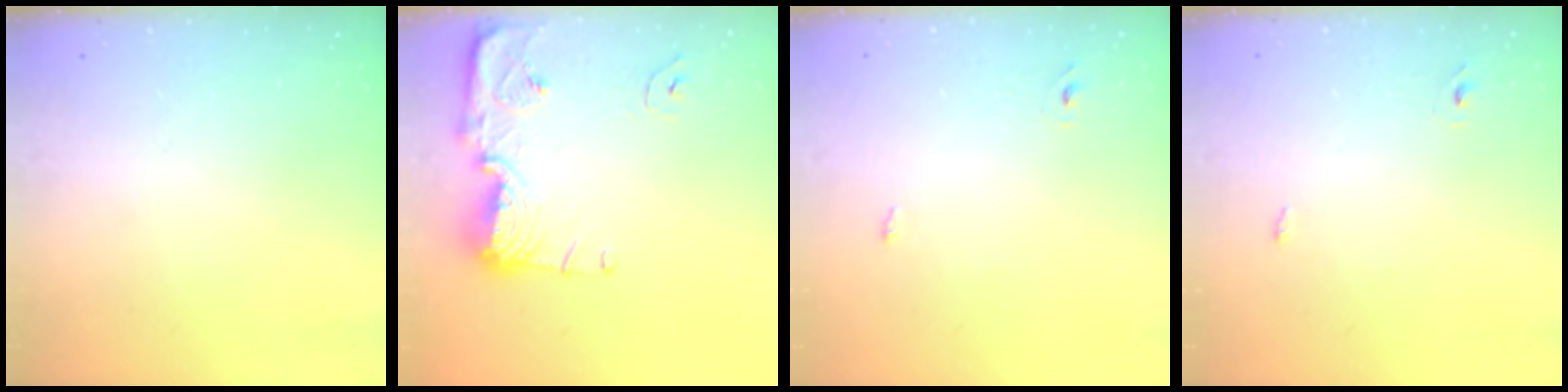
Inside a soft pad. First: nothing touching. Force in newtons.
{"total": 13.8, "press": 13.8, "slide": 1.3}
{"total": 2.3, "press": 2.1, "slide": 1.0}
{"total": 2.3, "press": 2.1, "slide": 1.0}